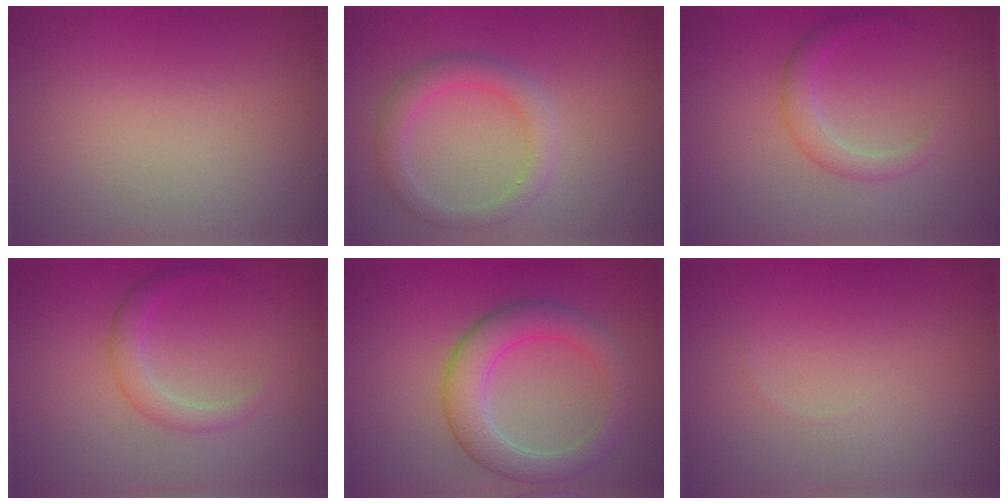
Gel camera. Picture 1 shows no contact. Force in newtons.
{"total": 2.8, "press": 2.8, "slide": 0.2}
{"total": 2.0, "press": 2.0, "slide": 0.2}
{"total": 2.0, "press": 2.0, "slide": 0.2}
{"total": 4.9, "press": 4.9, "slide": 0.4}
{"total": 0.0}